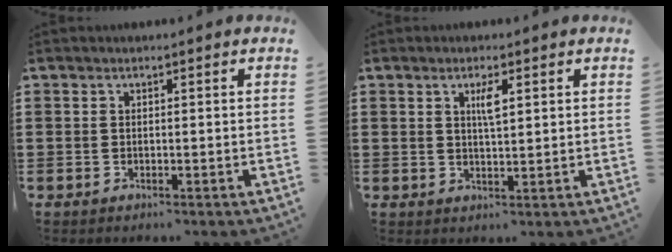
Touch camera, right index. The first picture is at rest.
{"total": 2.7, "force": [1.0, 0.6, 2.4], "torque": [-0.042, 0.001, 0.012]}